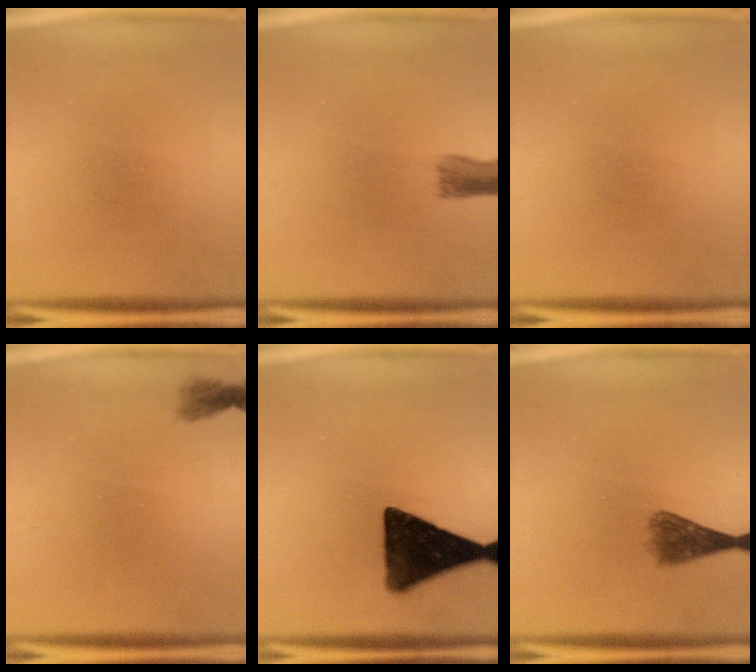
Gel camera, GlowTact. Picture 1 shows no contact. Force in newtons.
{"total": 2.5}
{"total": 0.0}
{"total": 1.3}
{"total": 14.8}
{"total": 4.1}